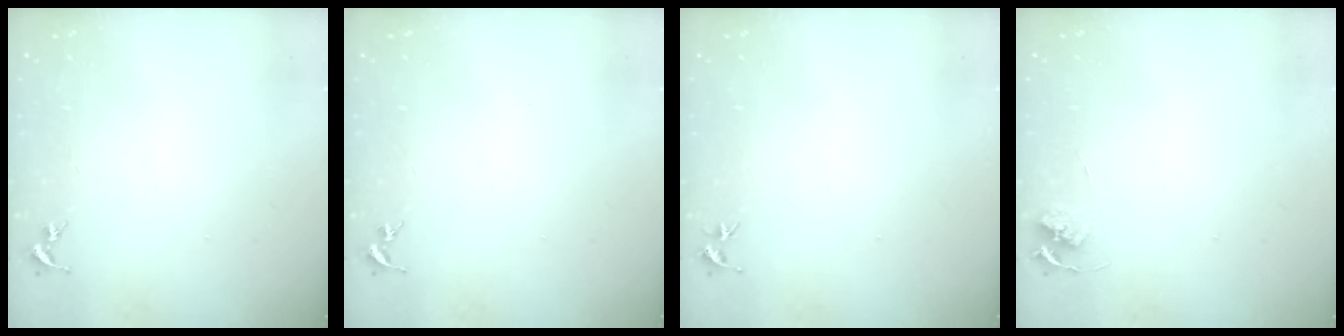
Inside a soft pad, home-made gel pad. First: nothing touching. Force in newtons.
{"total": 0.0}
{"total": 3.3, "press": 3.3, "slide": 0.4}
{"total": 5.3, "press": 5.2, "slide": 0.6}